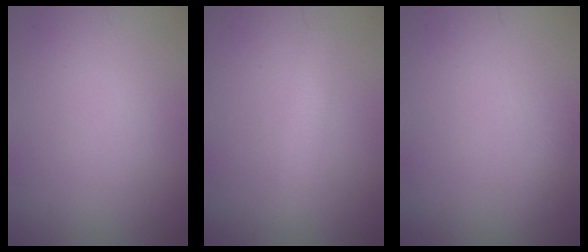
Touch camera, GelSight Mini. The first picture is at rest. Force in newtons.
{"total": 2.1, "press": 2.1, "slide": 0.1}
{"total": 0.7, "press": 0.7, "slide": 0.0}